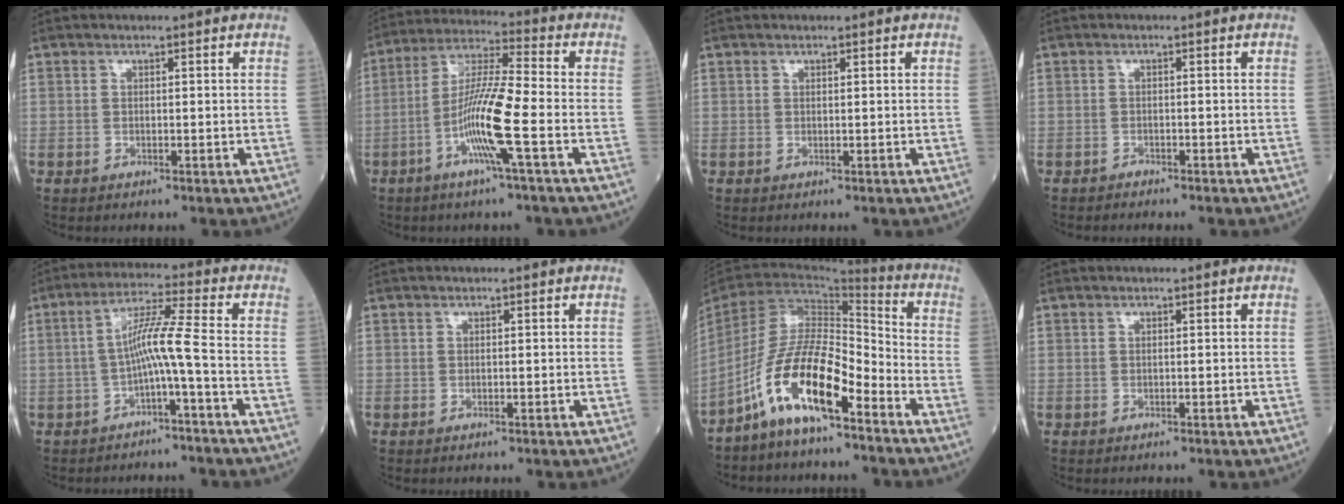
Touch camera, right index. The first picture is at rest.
{"total": 11.9, "force": [-4.0, 0.2, 11.2], "torque": [-0.228, -0.001, -0.083]}
{"total": 0.0}
{"total": 2.6, "force": [-2.2, 1.0, 0.7], "torque": [-0.022, -0.004, -0.028]}
{"total": 6.9, "force": [-2.2, -0.5, 6.5], "torque": [-0.125, 0.021, -0.037]}
{"total": 0.0}
{"total": 14.8, "force": [-8.8, 3.7, 11.3], "torque": [-0.229, 0.005, -0.165]}
{"total": 0.0}